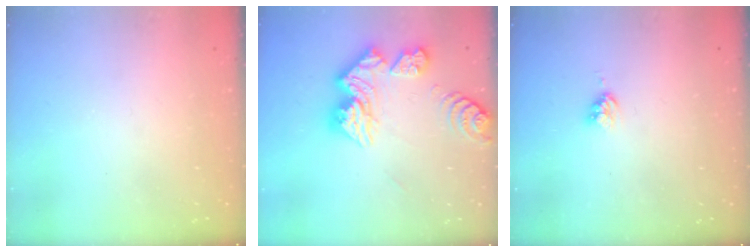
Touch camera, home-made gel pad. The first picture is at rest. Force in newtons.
{"total": 13.9, "press": 13.9, "slide": 1.3}
{"total": 4.0, "press": 4.0, "slide": 0.1}